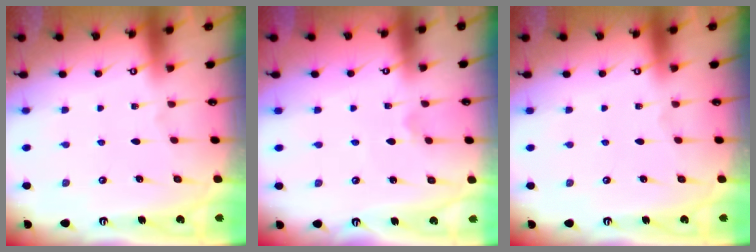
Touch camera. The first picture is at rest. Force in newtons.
{"total": 1.8, "press": 1.8, "slide": 0.4}
{"total": 0.0}